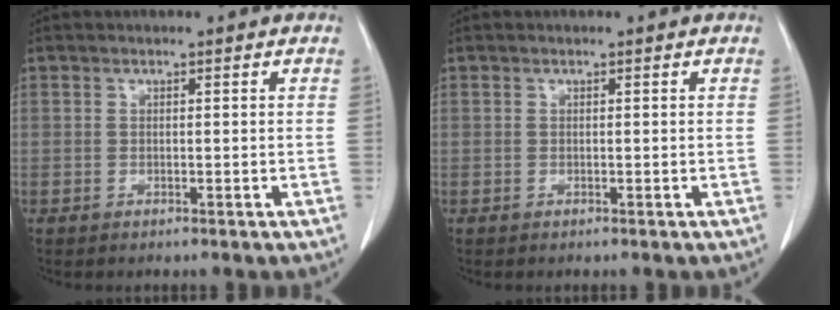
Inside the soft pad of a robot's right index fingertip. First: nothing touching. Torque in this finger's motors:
{"motor_torque": [0.00, 0.00, 0.00, 0.00]}